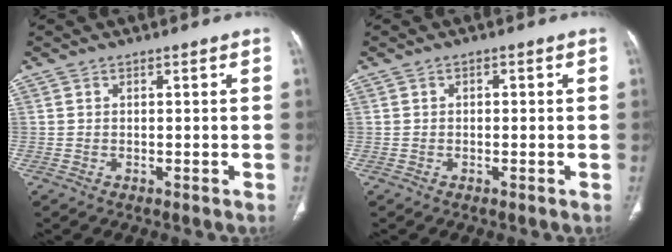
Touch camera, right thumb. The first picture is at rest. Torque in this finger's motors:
{"motor_torque": [0.00, -0.41, 0.27, 0.37, 0.01]}